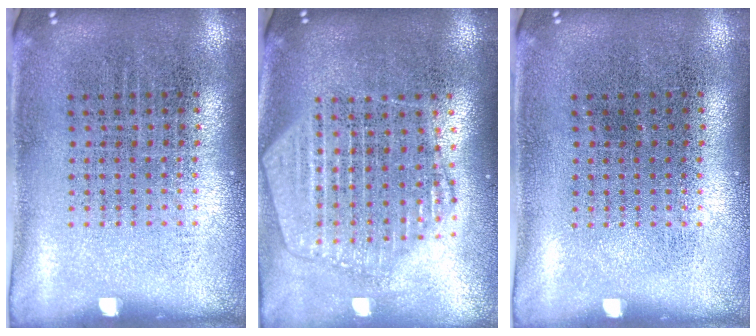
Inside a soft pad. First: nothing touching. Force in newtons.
{"total": 2.1, "press": 1.9, "slide": 0.9}
{"total": 0.0}